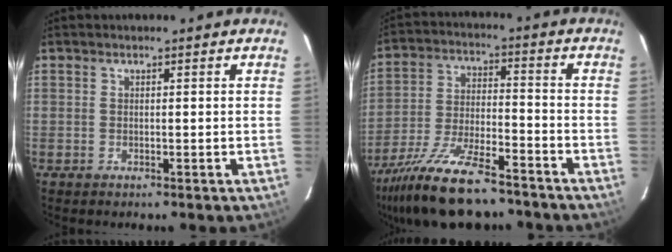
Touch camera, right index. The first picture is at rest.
{"total": 18.2, "force": [-14.4, 5.1, 9.9], "torque": [-0.206, -0.031, -0.245]}